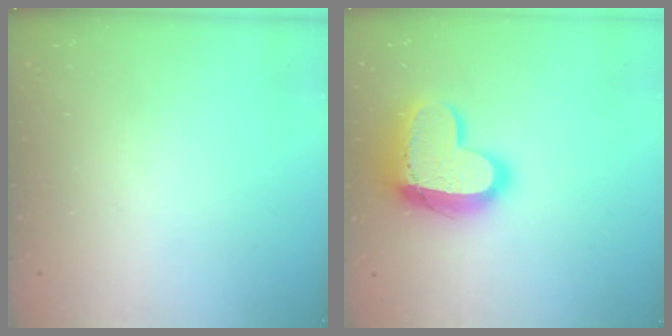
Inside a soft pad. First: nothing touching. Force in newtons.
{"total": 17.4, "press": 17.3, "slide": 1.5}